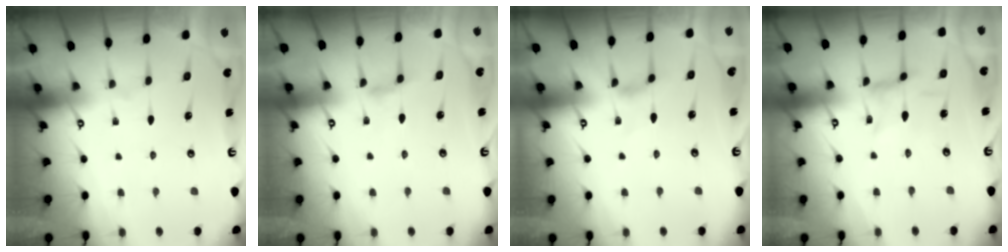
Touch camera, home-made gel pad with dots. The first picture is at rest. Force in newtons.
{"total": 2.9, "press": 2.8, "slide": 0.5}
{"total": 0.6, "press": 0.6, "slide": 0.2}
{"total": 0.6, "press": 0.5, "slide": 0.2}